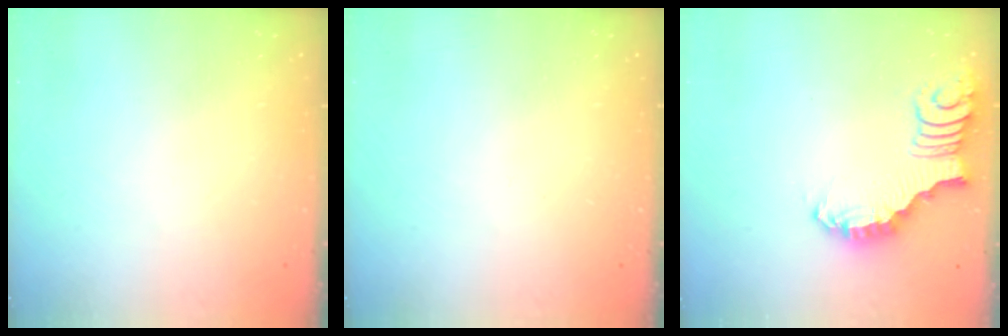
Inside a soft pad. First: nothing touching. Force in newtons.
{"total": 0.0}
{"total": 2.9, "press": 2.9, "slide": 0.1}